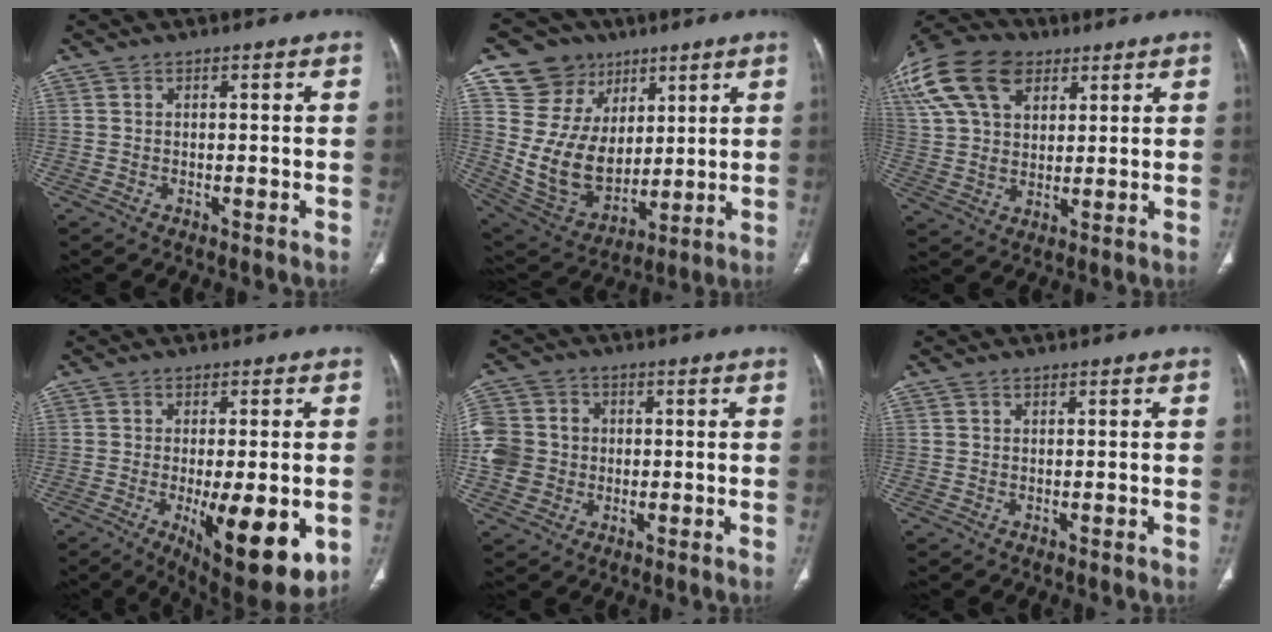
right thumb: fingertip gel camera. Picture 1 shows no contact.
{"total": 18.7, "force": [7.4, 15.6, 7.3], "torque": [-0.094, -0.014, 0.164]}
{"total": 23.6, "force": [11.2, 15.5, 13.9], "torque": [-0.327, 0.042, 0.211]}
{"total": 15.5, "force": [-4.1, 5.2, 14.1], "torque": [-0.173, -0.022, -0.042]}
{"total": 10.9, "force": [-0.7, 9.8, 4.6], "torque": [-0.091, 0.020, -0.009]}
{"total": 0.0}